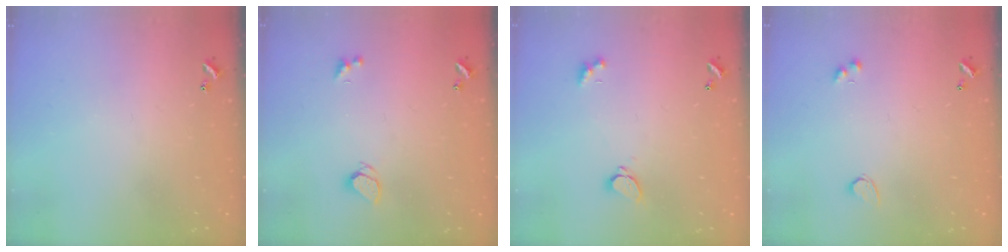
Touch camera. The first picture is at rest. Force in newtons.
{"total": 1.9, "press": 1.8, "slide": 0.4}
{"total": 1.6, "press": 1.6, "slide": 0.5}
{"total": 1.9, "press": 1.5, "slide": 1.1}